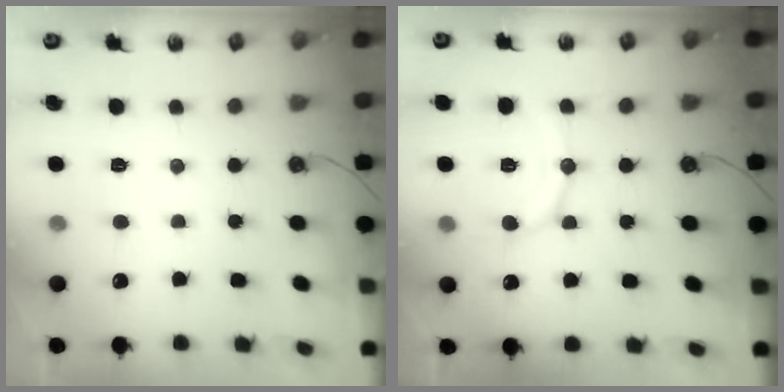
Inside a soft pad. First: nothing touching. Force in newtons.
{"total": 10.5, "press": 10.5, "slide": 1.1}